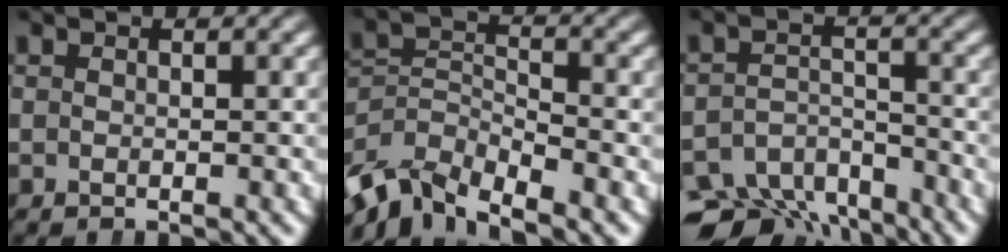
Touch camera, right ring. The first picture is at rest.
{"total": 7.0, "force": [-3.7, 4.4, 4.0], "torque": [-0.089, -0.047, -0.046]}
{"total": 8.1, "force": [-6.2, 4.4, 2.7], "torque": [-0.040, -0.033, -0.095]}